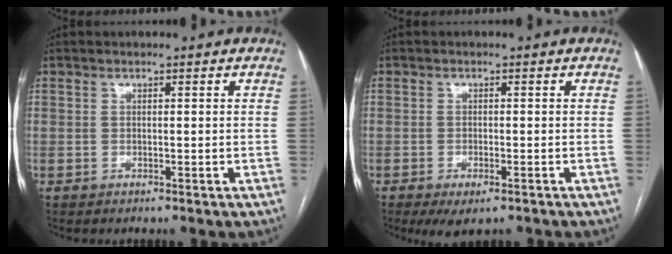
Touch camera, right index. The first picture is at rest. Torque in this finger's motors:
{"motor_torque": [0.57, -0.43, 0.27, 0.05]}